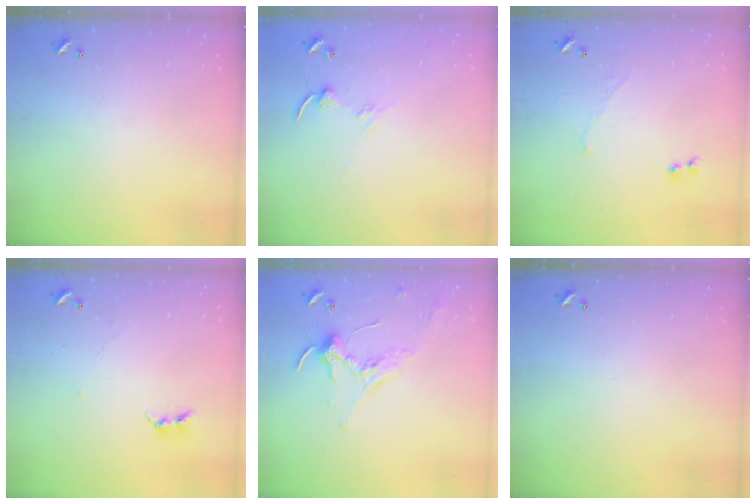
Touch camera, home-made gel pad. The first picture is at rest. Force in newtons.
{"total": 4.6, "press": 4.6, "slide": 0.4}
{"total": 1.2, "press": 1.0, "slide": 0.8}
{"total": 2.4, "press": 2.4, "slide": 0.4}
{"total": 1.7, "press": 1.6, "slide": 0.2}
{"total": 0.0}